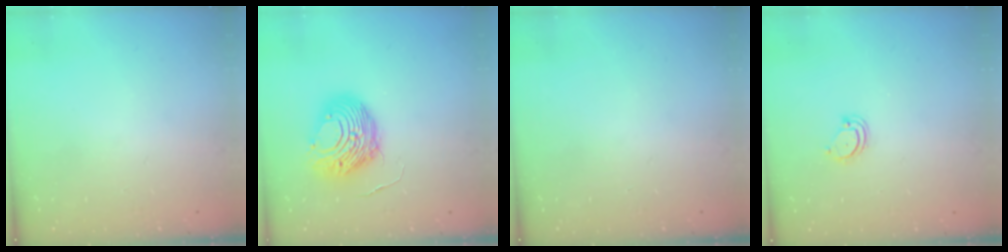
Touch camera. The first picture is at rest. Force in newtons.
{"total": 10.6, "press": 10.6, "slide": 0.8}
{"total": 0.0}
{"total": 3.8, "press": 3.8, "slide": 0.4}